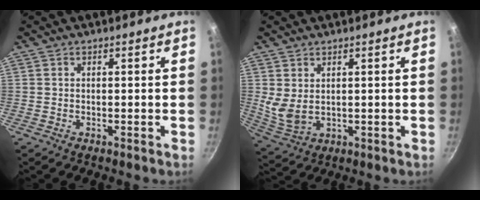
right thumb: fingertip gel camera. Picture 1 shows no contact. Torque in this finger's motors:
{"motor_torque": [0.02, 1.50, 0.12, -0.01, 0.04]}